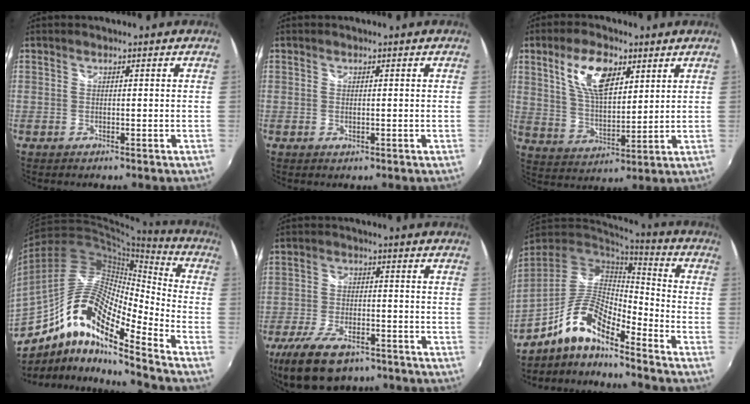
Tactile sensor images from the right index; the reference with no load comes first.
{"total": 0.7, "force": [0.0, 0.4, 0.6], "torque": [-0.012, -0.002, -0.001]}
{"total": 11.6, "force": [5.5, 5.3, 8.8], "torque": [-0.164, 0.012, 0.107]}
{"total": 17.5, "force": [-9.2, 4.5, 14.2], "torque": [-0.250, 0.002, -0.190]}
{"total": 14.2, "force": [-9.6, 6.6, 8.1], "torque": [-0.186, -0.026, -0.166]}
{"total": 13.1, "force": [-9.1, 3.3, 8.9], "torque": [-0.172, -0.001, -0.176]}